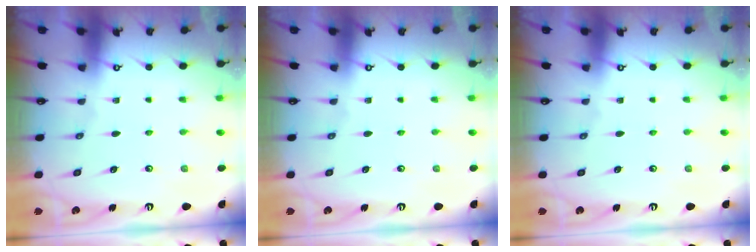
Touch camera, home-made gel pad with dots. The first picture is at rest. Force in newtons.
{"total": 0.0}
{"total": 0.0}